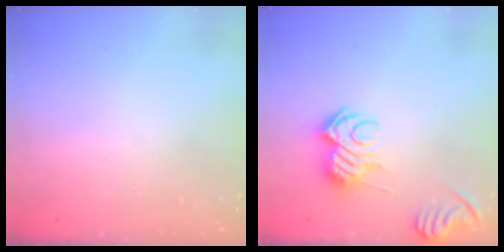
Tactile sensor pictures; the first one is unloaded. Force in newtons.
{"total": 9.8, "press": 9.8, "slide": 0.2}